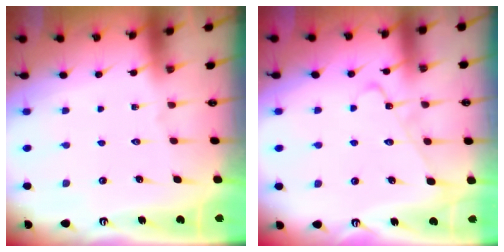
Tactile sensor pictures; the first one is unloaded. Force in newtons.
{"total": 4.4, "press": 4.4, "slide": 0.5}